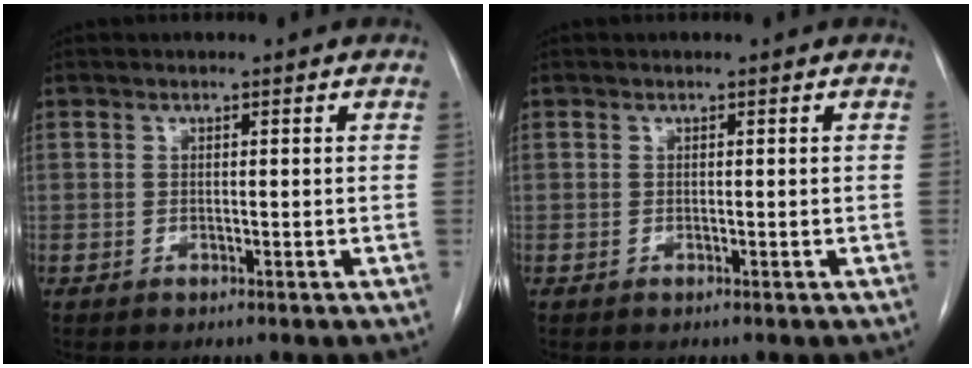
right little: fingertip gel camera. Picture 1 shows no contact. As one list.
[{"total": 0.0}]